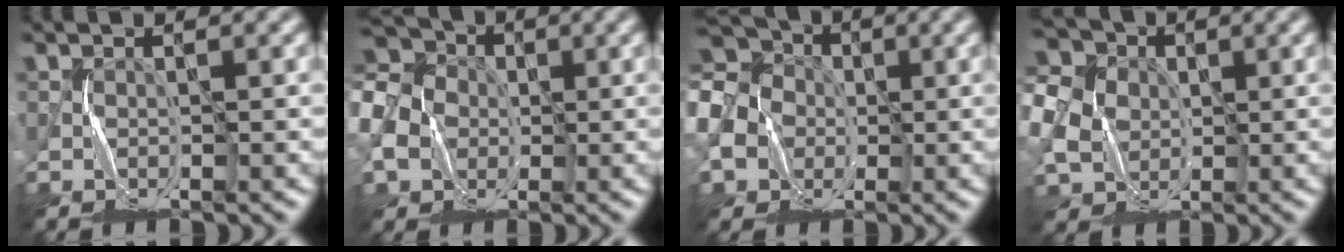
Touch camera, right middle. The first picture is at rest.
{"total": 7.1, "force": [-1.4, 6.2, 3.2], "torque": [-0.096, 0.010, -0.044]}
{"total": 9.5, "force": [-1.0, 8.5, 4.0], "torque": [-0.121, 0.030, -0.058]}
{"total": 7.5, "force": [0.6, 6.5, 3.7], "torque": [-0.104, 0.029, -0.008]}